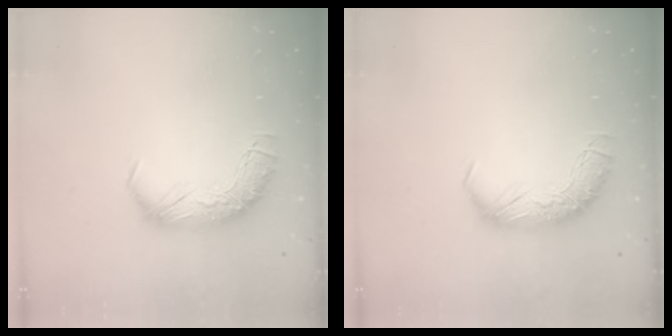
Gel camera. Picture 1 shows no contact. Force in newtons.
{"total": 0.0}